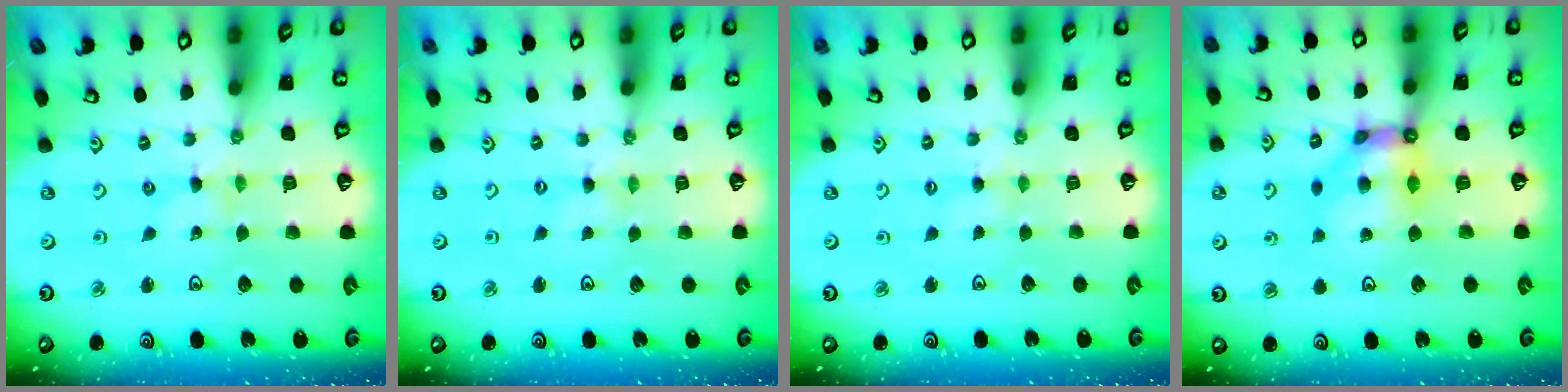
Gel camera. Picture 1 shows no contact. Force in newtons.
{"total": 0.0}
{"total": 2.0, "press": 1.9, "slide": 0.3}
{"total": 8.8, "press": 8.8, "slide": 0.7}